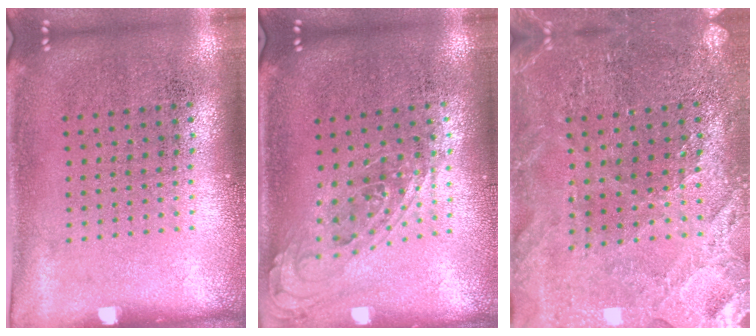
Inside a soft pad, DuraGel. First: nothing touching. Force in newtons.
{"total": 0.8, "press": 0.7, "slide": 0.3}
{"total": 1.7, "press": 1.7, "slide": 0.2}